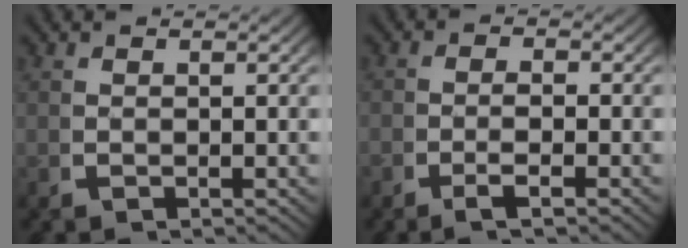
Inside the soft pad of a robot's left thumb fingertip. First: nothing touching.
{"total": 2.1, "force": [-1.0, 0.6, 1.7], "torque": [-0.035, 0.001, -0.024]}